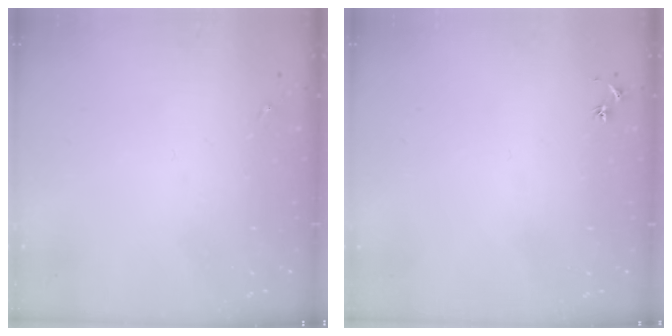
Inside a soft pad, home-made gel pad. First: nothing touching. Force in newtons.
{"total": 2.5, "press": 2.5, "slide": 0.3}